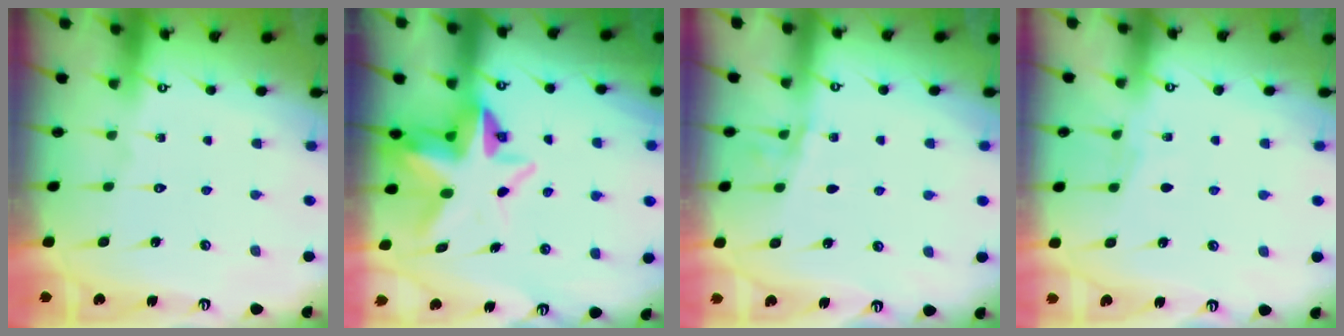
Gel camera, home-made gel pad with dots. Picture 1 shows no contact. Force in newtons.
{"total": 6.9, "press": 6.7, "slide": 1.5}
{"total": 3.0, "press": 3.0, "slide": 0.4}
{"total": 3.3, "press": 3.3, "slide": 0.5}